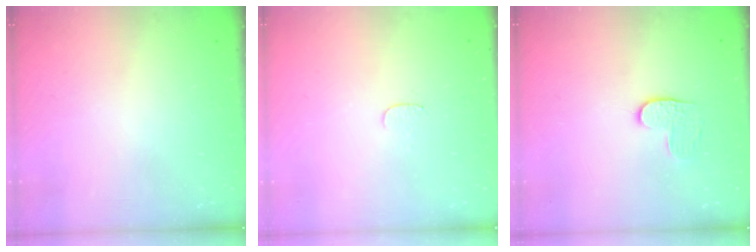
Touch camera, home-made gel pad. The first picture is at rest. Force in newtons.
{"total": 3.4, "press": 3.4, "slide": 0.2}
{"total": 4.0, "press": 3.9, "slide": 0.4}